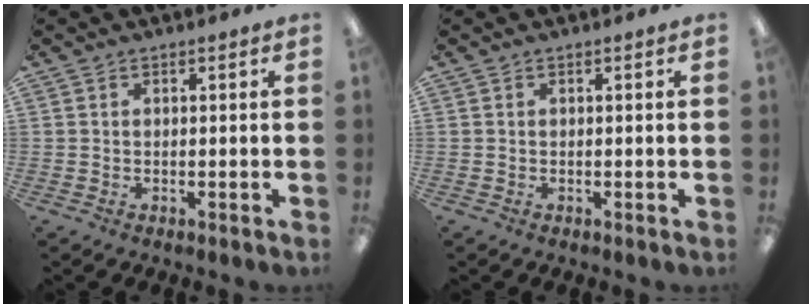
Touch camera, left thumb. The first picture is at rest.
{"total": 0.0}